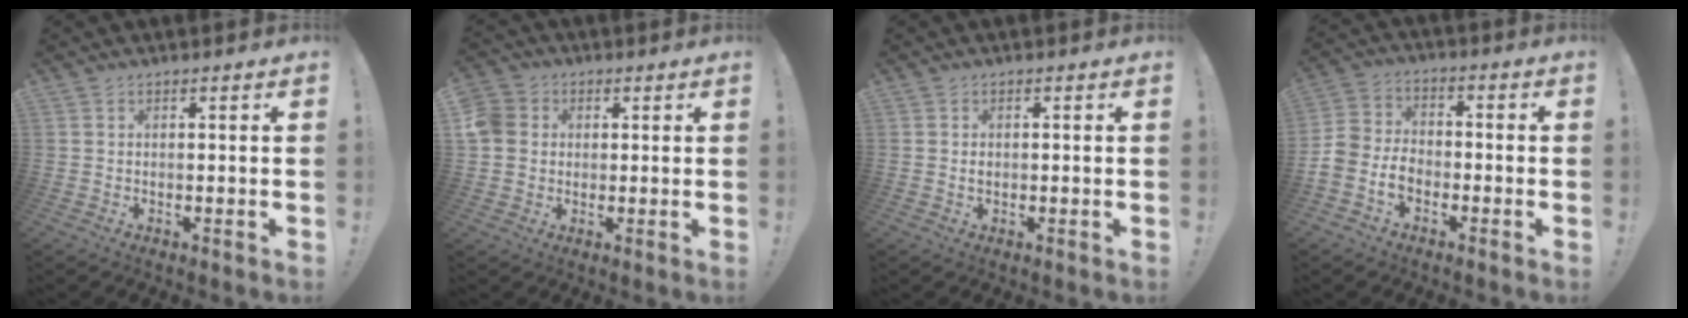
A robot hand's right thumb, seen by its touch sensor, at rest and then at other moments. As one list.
[{"total": 11.1, "force": [0.4, 10.0, 4.7], "torque": [-0.078, 0.019, 0.013]}, {"total": 0.9, "force": [0.1, 0.8, 0.5], "torque": [-0.009, 0.005, 0.000]}, {"total": 8.3, "force": [-4.5, 5.9, 3.7], "torque": [-0.070, 0.022, -0.081]}]